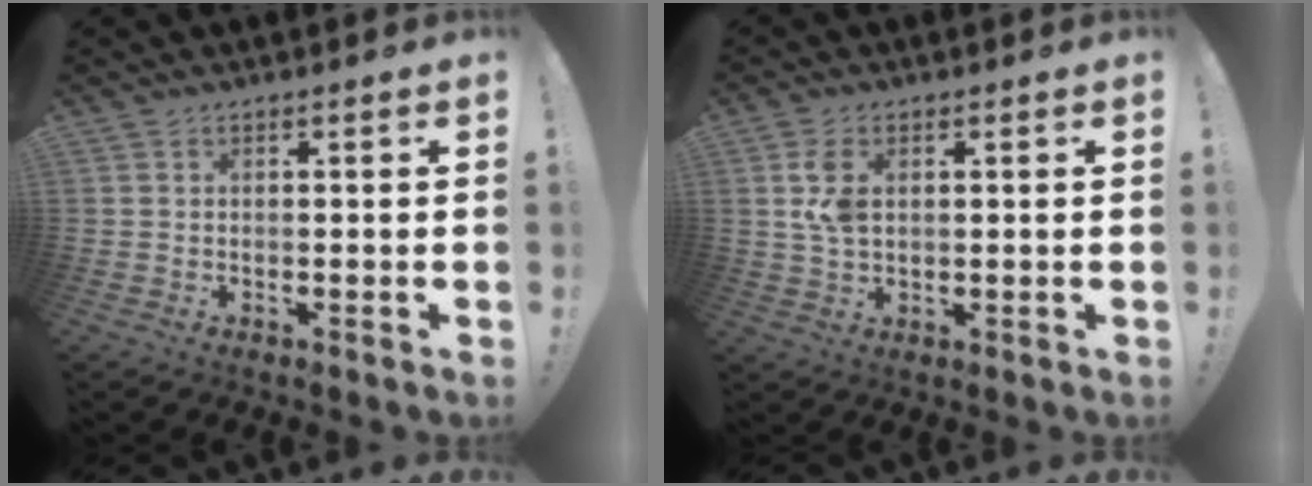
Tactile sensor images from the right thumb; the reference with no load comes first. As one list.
[{"total": 6.4, "force": [1.6, 4.0, 4.8], "torque": [-0.090, -0.003, 0.026]}]